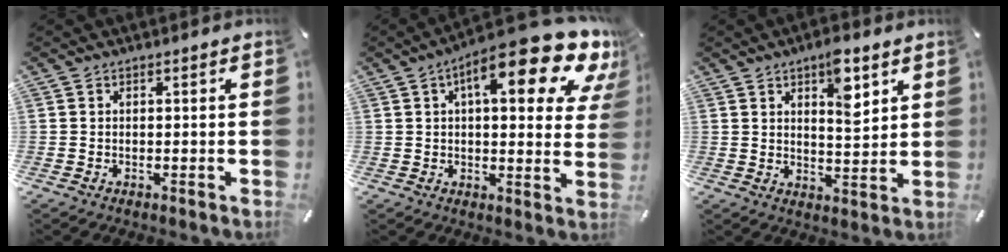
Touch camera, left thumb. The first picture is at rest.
{"total": 19.6, "force": [10.8, 6.2, 15.1], "torque": [-0.219, -0.063, 0.167]}
{"total": 8.1, "force": [5.0, 3.2, 5.5], "torque": [-0.065, -0.033, 0.078]}